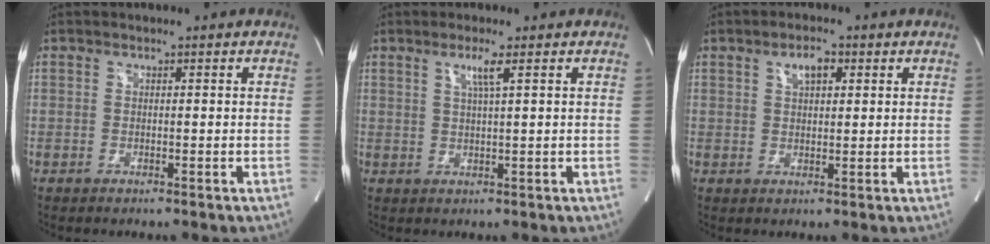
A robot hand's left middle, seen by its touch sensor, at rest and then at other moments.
{"total": 2.6, "force": [1.3, -0.5, 2.3], "torque": [-0.045, -0.003, 0.026]}
{"total": 3.4, "force": [1.6, 1.5, 2.6], "torque": [-0.046, 0.008, 0.027]}